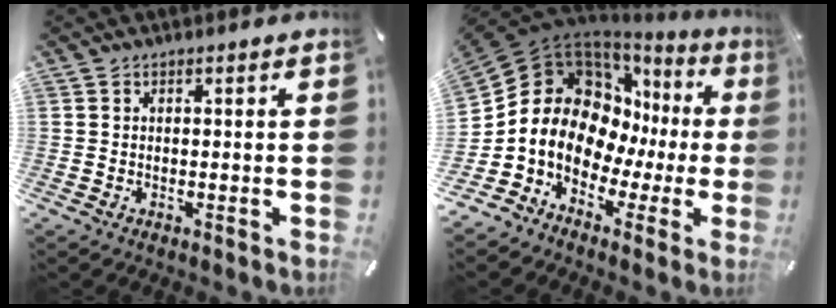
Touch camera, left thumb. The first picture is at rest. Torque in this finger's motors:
{"motor_torque": [0.47, 2.94, 1.36, 0.46, 0.18]}